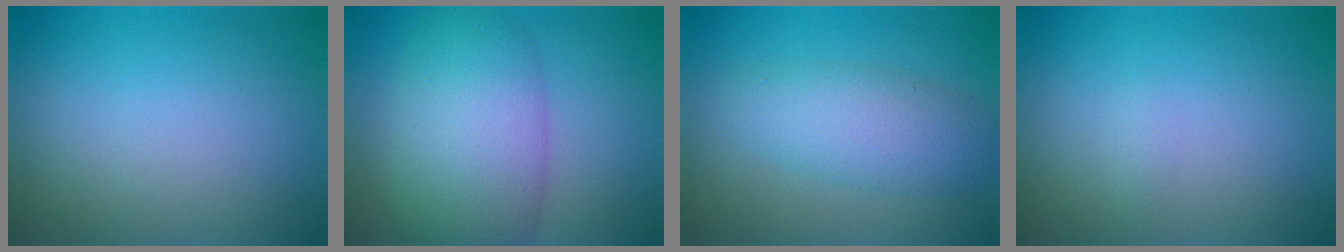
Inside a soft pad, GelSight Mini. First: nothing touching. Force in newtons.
{"total": 7.5, "press": 7.4, "slide": 0.2}
{"total": 4.2, "press": 4.2, "slide": 0.1}
{"total": 0.5, "press": 0.5, "slide": 0.1}